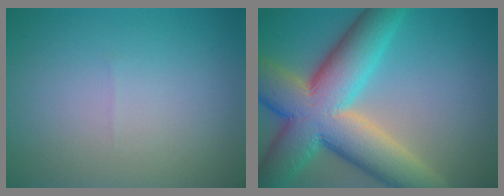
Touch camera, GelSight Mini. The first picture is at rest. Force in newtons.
{"total": 13.2, "press": 13.2, "slide": 0.8}